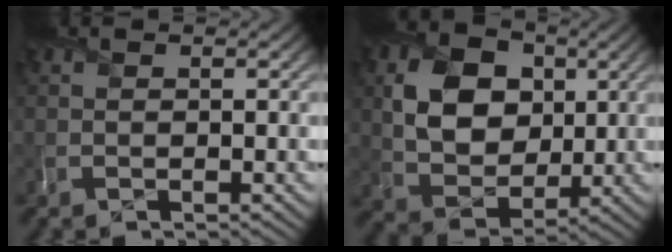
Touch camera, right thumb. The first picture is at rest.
{"total": 9.9, "force": [2.3, 7.5, 6.0], "torque": [-0.134, 0.002, 0.035]}